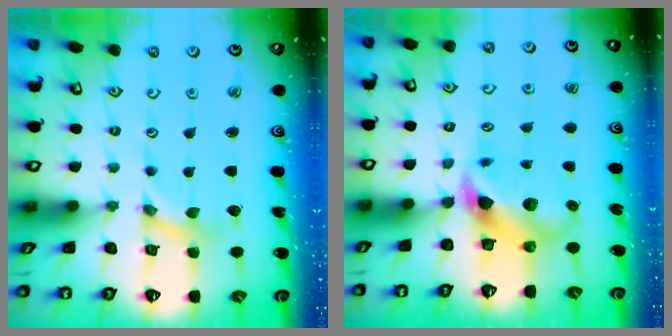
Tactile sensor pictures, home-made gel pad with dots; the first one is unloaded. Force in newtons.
{"total": 6.9, "press": 6.9, "slide": 0.9}